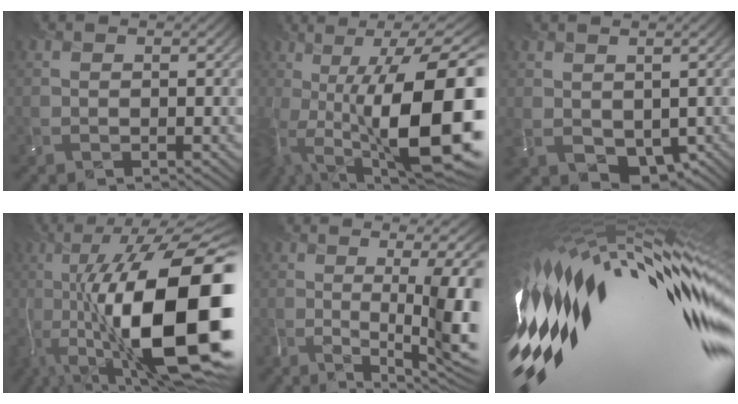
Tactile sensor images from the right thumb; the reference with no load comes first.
{"total": 18.6, "force": [-3.2, 6.2, 17.2], "torque": [-0.242, 0.000, -0.058]}
{"total": 5.6, "force": [-0.1, 4.3, 3.7], "torque": [-0.087, -0.024, 0.011]}
{"total": 21.1, "force": [-3.8, 7.6, 19.3], "torque": [-0.316, -0.004, -0.059]}
{"total": 12.0, "force": [-2.3, 2.9, 11.4], "torque": [-0.123, -0.005, -0.030]}
{"total": 21.3, "force": [-0.7, 6.4, 20.3], "torque": [-0.358, -0.022, -0.025]}